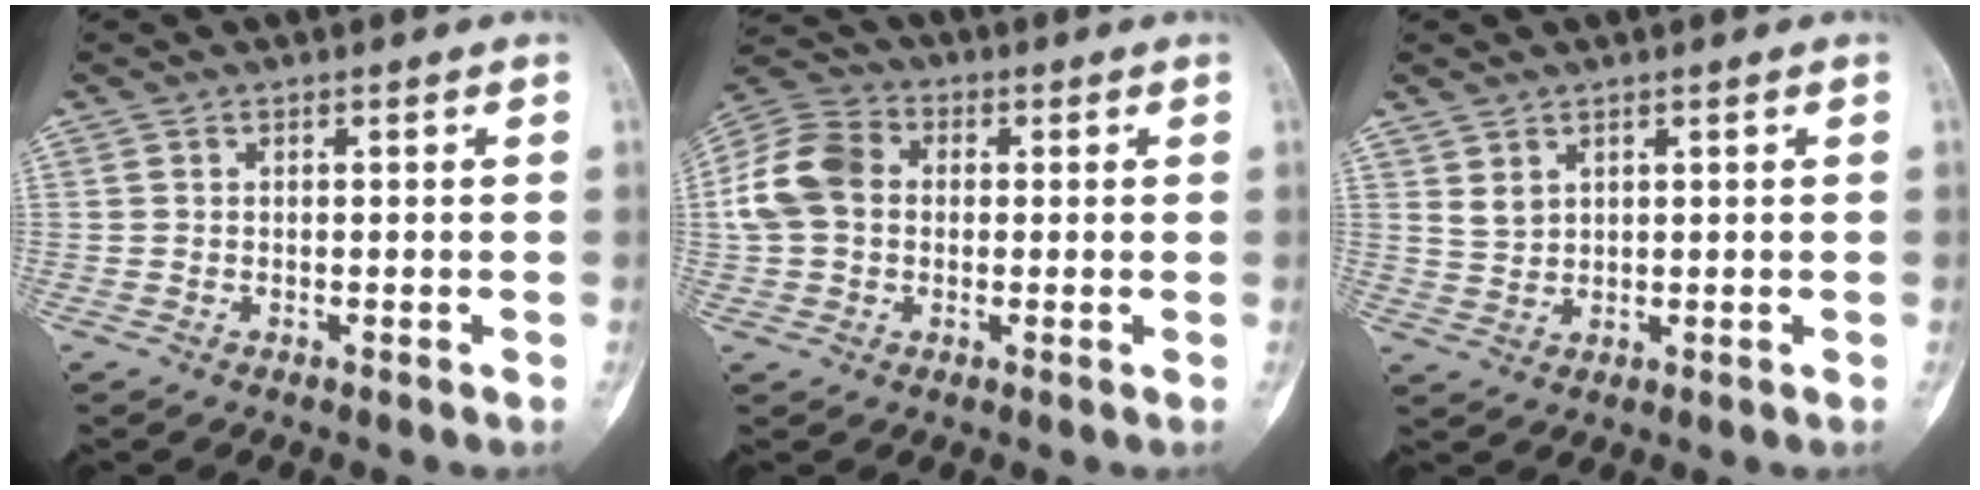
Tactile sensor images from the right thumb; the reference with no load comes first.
{"total": 10.7, "force": [0.7, 8.4, 6.7], "torque": [-0.129, 0.029, 0.004]}
{"total": 2.7, "force": [1.7, 1.7, 1.2], "torque": [-0.016, -0.014, 0.042]}